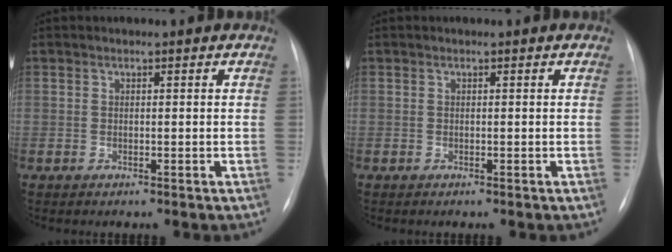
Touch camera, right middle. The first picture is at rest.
{"total": 0.0}